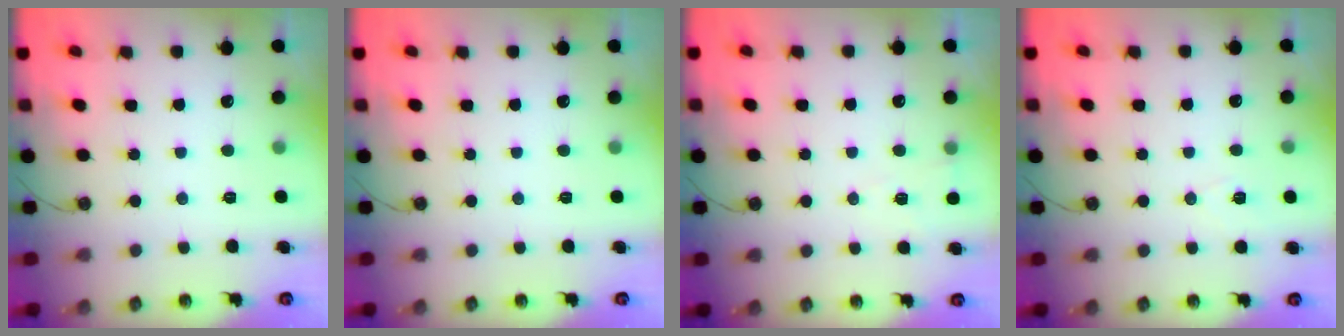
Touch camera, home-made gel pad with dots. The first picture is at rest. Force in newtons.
{"total": 0.0}
{"total": 5.2, "press": 4.9, "slide": 1.5}
{"total": 5.9, "press": 4.0, "slide": 4.4}